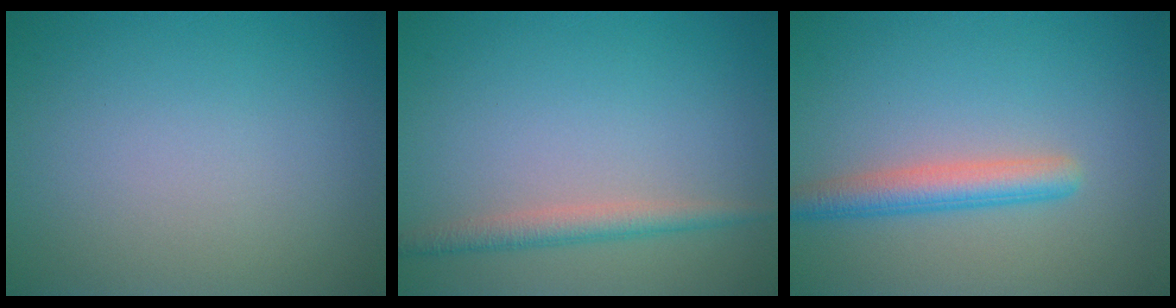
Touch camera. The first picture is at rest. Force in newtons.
{"total": 2.2, "press": 2.2, "slide": 0.0}
{"total": 3.3, "press": 3.3, "slide": 0.1}